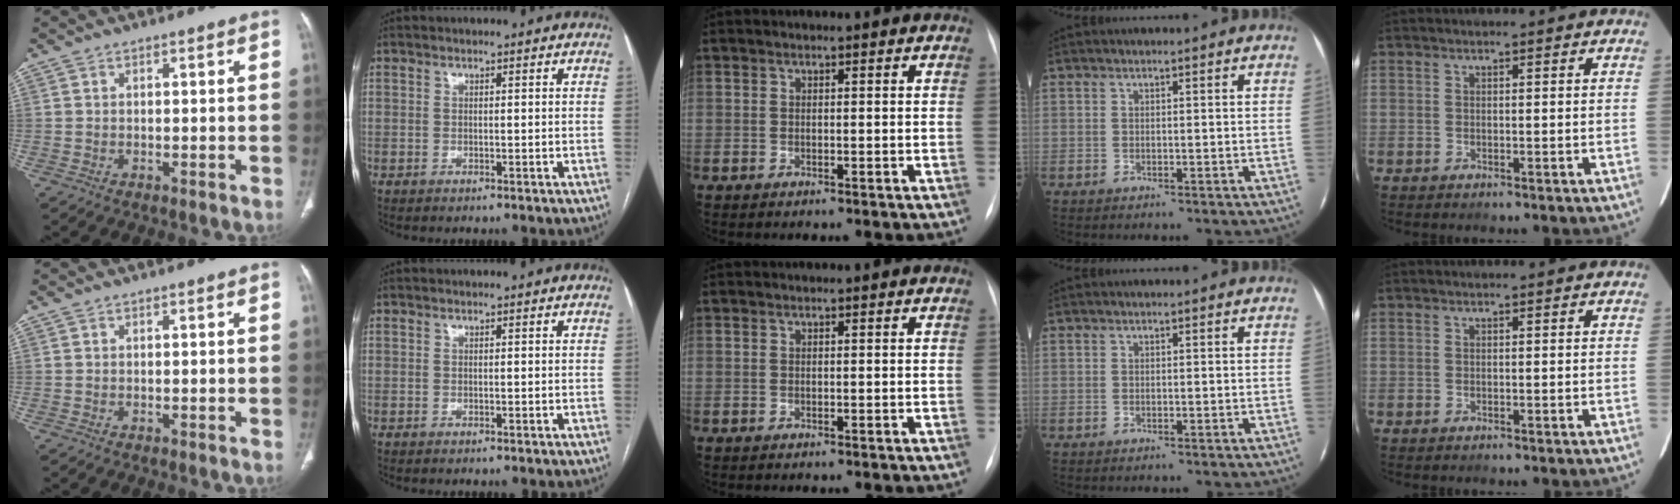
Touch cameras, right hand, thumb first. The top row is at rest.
{}